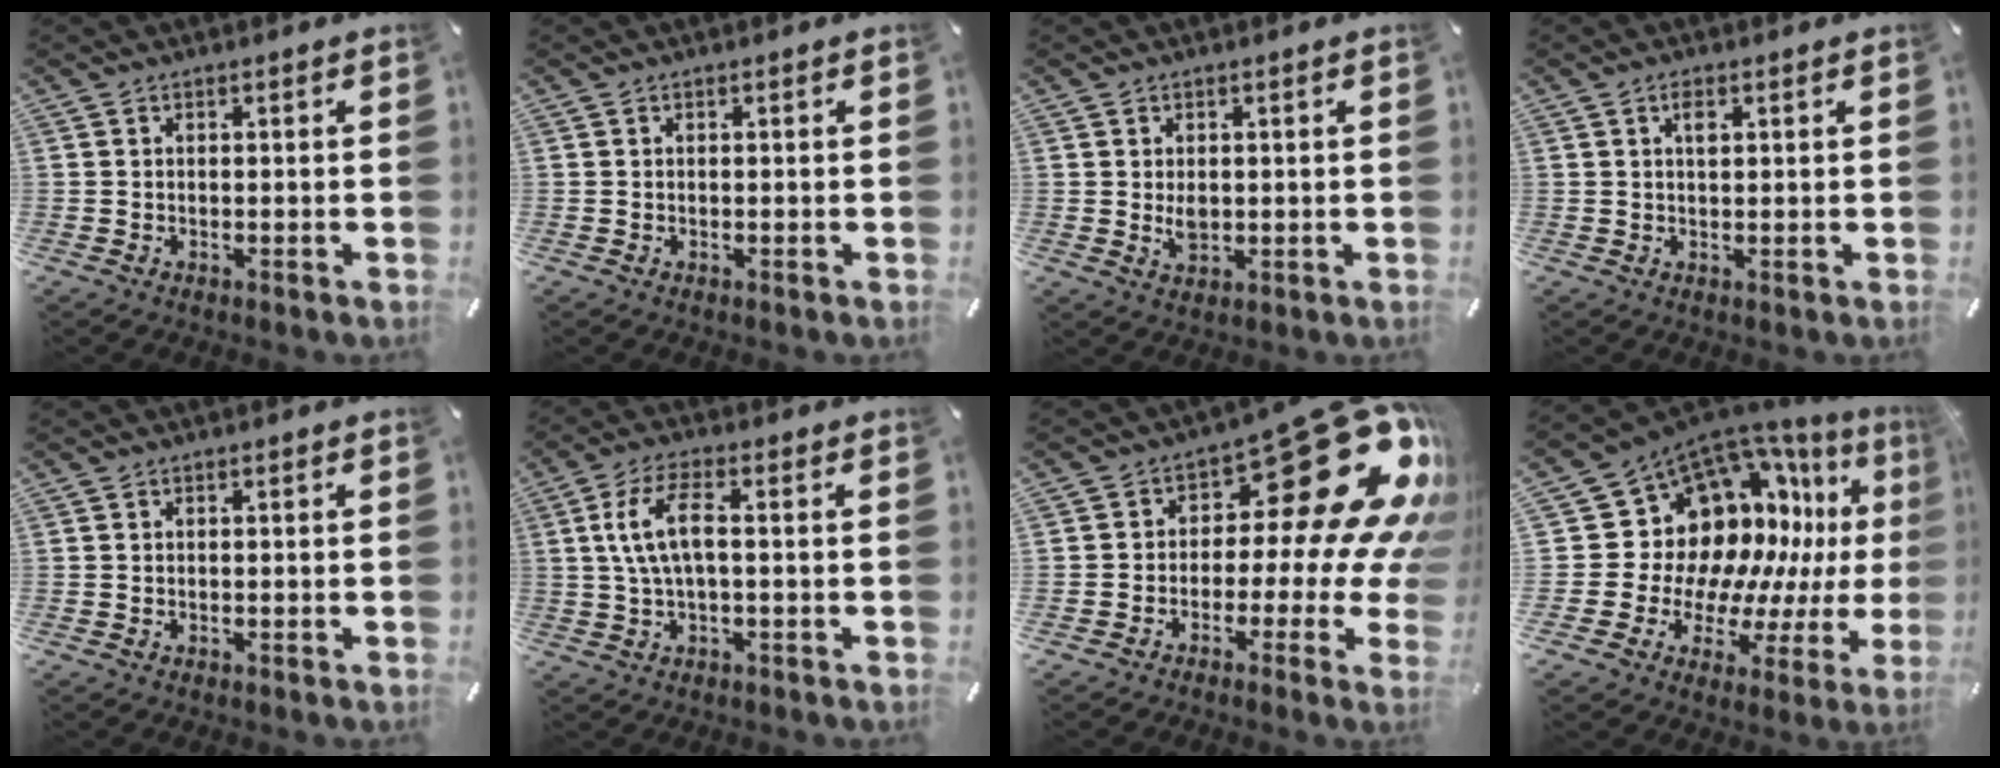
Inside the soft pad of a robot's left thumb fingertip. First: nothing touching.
{"total": 0.0}
{"total": 3.1, "force": [0.1, 2.2, 2.1], "torque": [-0.040, -0.003, -0.001]}
{"total": 2.0, "force": [0.8, 1.0, 1.6], "torque": [-0.035, 0.005, 0.013]}
{"total": 0.0}
{"total": 8.9, "force": [1.0, 3.5, 8.1], "torque": [-0.177, 0.000, 0.011]}
{"total": 26.6, "force": [10.2, 12.5, 21.2], "torque": [-0.281, -0.085, 0.185]}
{"total": 17.5, "force": [6.3, 13.8, 8.7], "torque": [-0.131, -0.101, 0.141]}